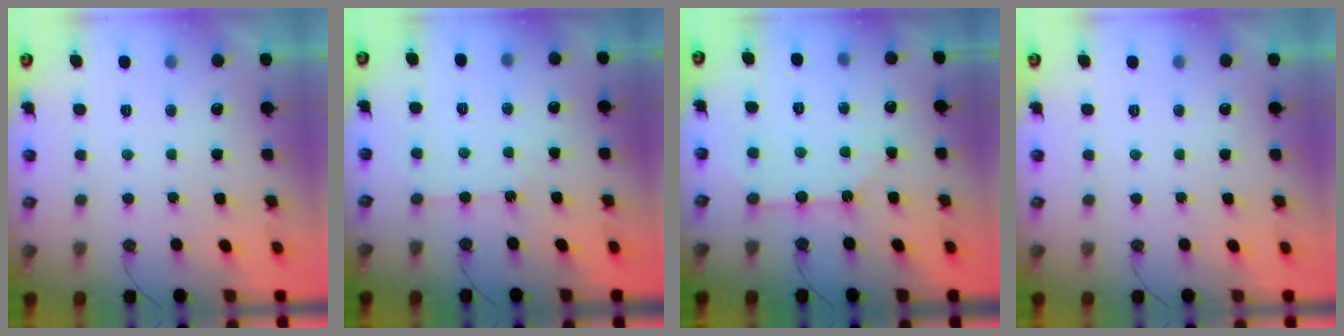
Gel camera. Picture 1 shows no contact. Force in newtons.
{"total": 4.1, "press": 4.1, "slide": 0.7}
{"total": 2.7, "press": 2.6, "slide": 0.3}
{"total": 0.0}